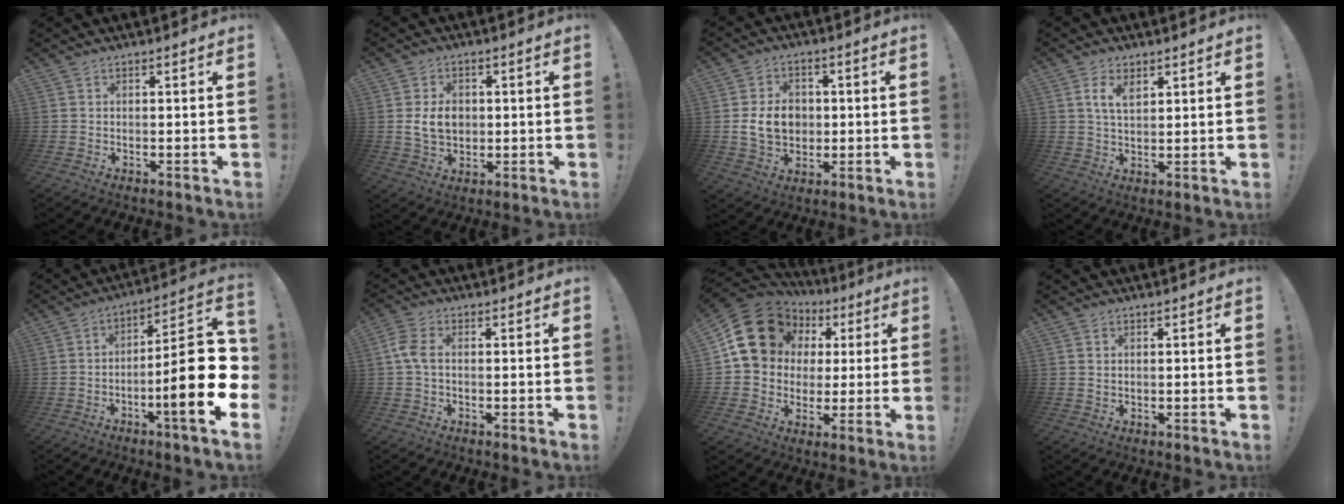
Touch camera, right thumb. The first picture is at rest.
{"total": 8.4, "force": [0.5, 6.5, 5.3], "torque": [-0.085, 0.004, 0.011]}
{"total": 11.0, "force": [0.2, 8.9, 6.5], "torque": [-0.108, 0.002, 0.009]}
{"total": 5.5, "force": [2.8, 2.6, 3.9], "torque": [-0.060, -0.013, 0.048]}
{"total": 21.4, "force": [-4.6, 4.7, 20.3], "torque": [-0.300, 0.022, -0.072]}
{"total": 4.8, "force": [0.0, 2.6, 4.1], "torque": [-0.093, 0.009, 0.002]}
{"total": 19.7, "force": [7.1, 15.7, 9.6], "torque": [-0.132, -0.016, 0.152]}
{"total": 1.1, "force": [0.8, 0.7, 0.0], "torque": [-0.002, 0.003, 0.016]}